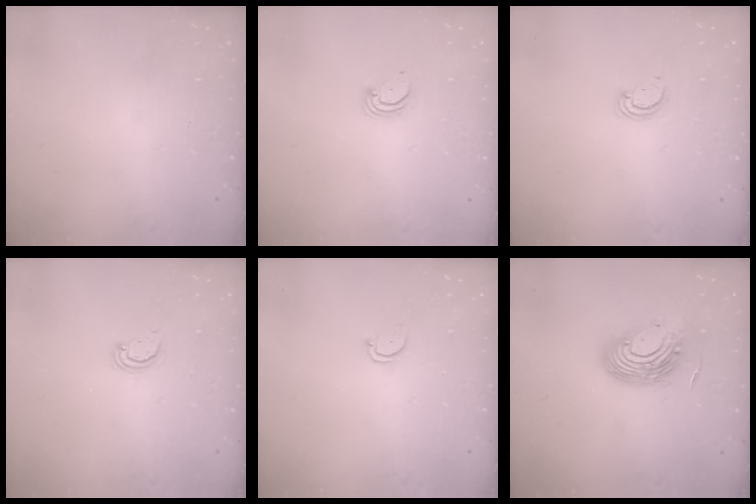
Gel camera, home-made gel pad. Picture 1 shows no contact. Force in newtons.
{"total": 2.0, "press": 2.0, "slide": 0.1}
{"total": 2.6, "press": 2.6, "slide": 0.2}
{"total": 2.5, "press": 2.5, "slide": 0.3}
{"total": 2.0, "press": 2.0, "slide": 0.2}
{"total": 12.8, "press": 12.6, "slide": 2.2}